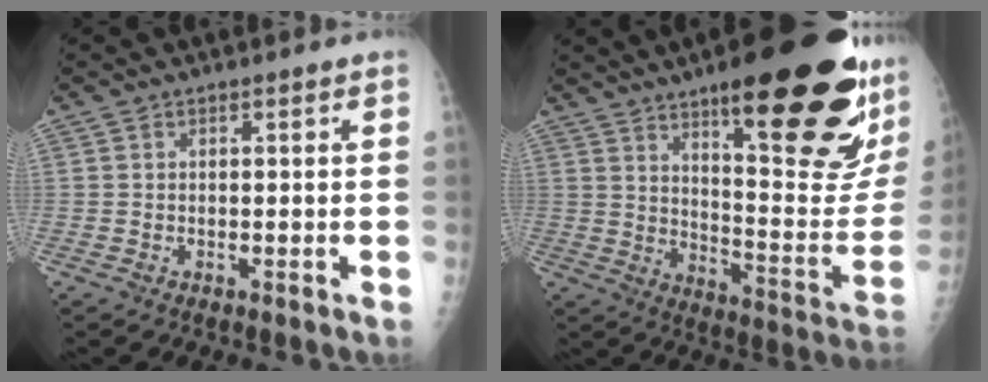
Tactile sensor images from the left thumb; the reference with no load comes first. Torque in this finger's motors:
{"motor_torque": [2.79, 1.57, 1.66, -1.11, 0.40]}